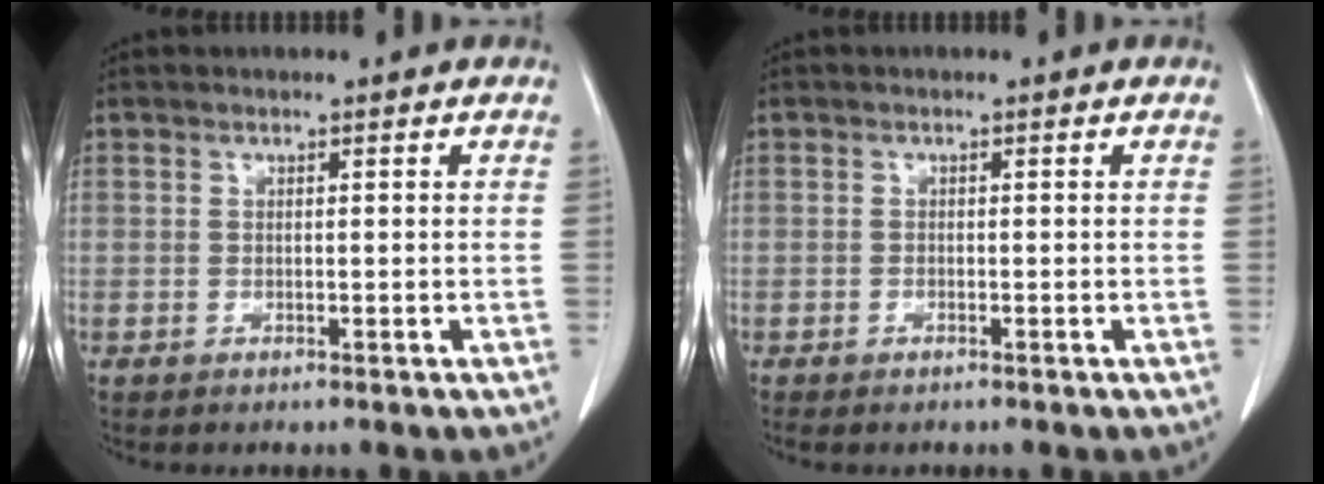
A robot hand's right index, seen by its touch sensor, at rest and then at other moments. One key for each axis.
{"total": 0.7, "fx": -0.6, "fy": 0.2, "fz": 0.3, "tx": -0.009, "ty": -0.002, "tz": -0.009}